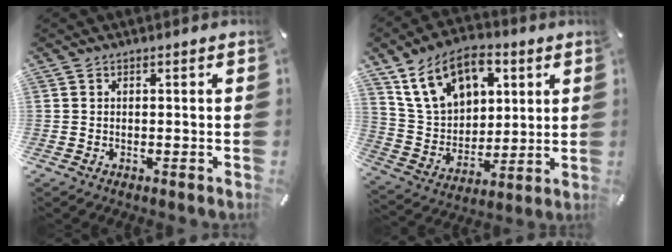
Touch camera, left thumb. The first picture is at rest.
{"total": 15.4, "force": [7.7, 10.7, 8.0], "torque": [-0.158, -0.019, 0.150]}